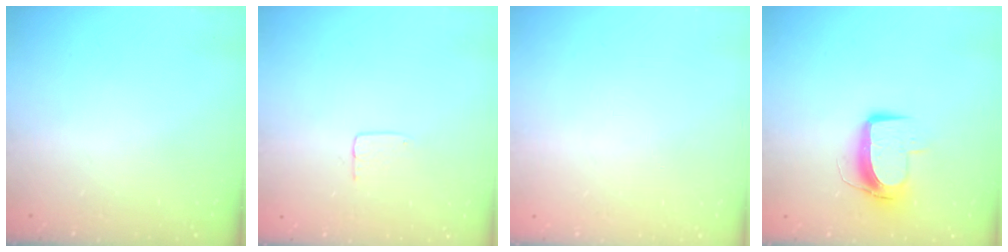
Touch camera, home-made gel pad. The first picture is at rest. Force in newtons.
{"total": 3.6, "press": 3.6, "slide": 0.2}
{"total": 0.0}
{"total": 10.0, "press": 9.9, "slide": 0.8}